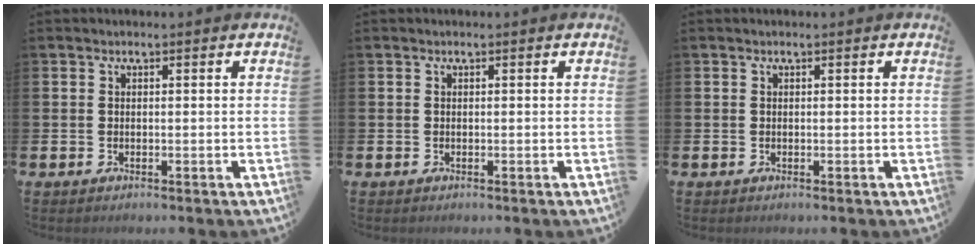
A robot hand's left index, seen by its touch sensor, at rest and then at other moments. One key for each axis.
{"total": 0.0}
{"total": 0.0}